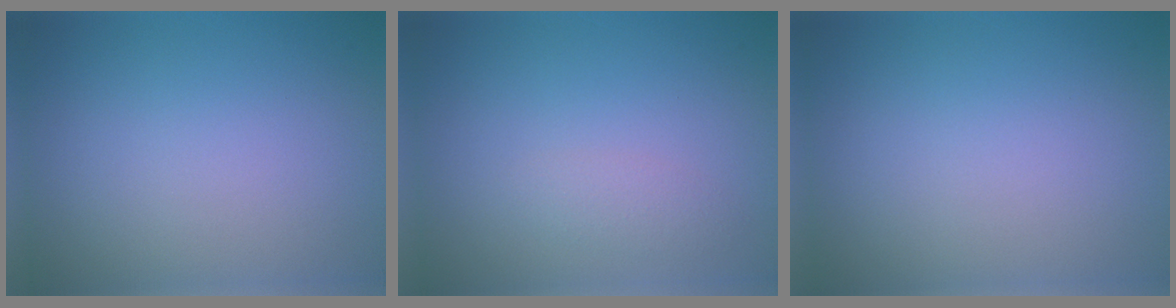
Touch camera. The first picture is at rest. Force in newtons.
{"total": 1.2, "press": 1.2, "slide": 0.0}
{"total": 0.0}